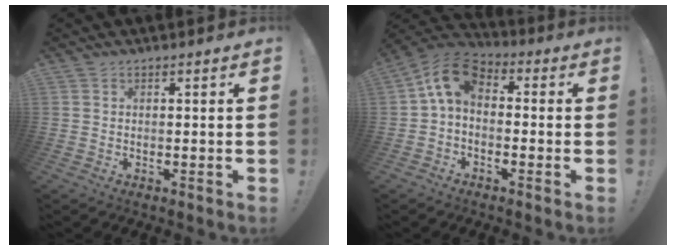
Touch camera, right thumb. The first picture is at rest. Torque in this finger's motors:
{"motor_torque": [1.32, 1.77, 0.86, -0.65, 0.04]}